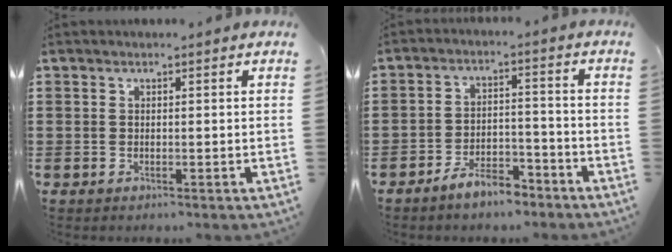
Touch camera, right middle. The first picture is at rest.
{"total": 6.1, "force": [-5.4, 1.8, 2.2], "torque": [-0.037, 0.014, -0.103]}